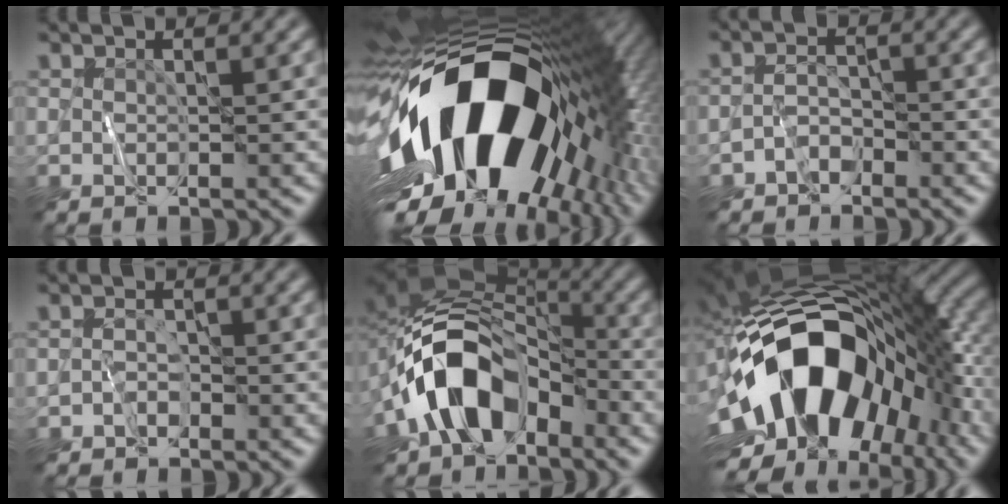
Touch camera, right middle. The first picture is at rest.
{"total": 20.8, "force": [-2.2, 11.3, 17.4], "torque": [-0.294, -0.038, -0.045]}
{"total": 1.8, "force": [-1.3, 1.0, 0.8], "torque": [-0.012, 0.008, -0.029]}
{"total": 1.1, "force": [-0.6, 0.7, 0.6], "torque": [-0.010, 0.005, -0.016]}
{"total": 10.3, "force": [-4.3, 6.9, 6.4], "torque": [-0.102, 0.012, -0.090]}
{"total": 17.5, "force": [-3.8, 10.6, 13.4], "torque": [-0.241, -0.001, -0.072]}